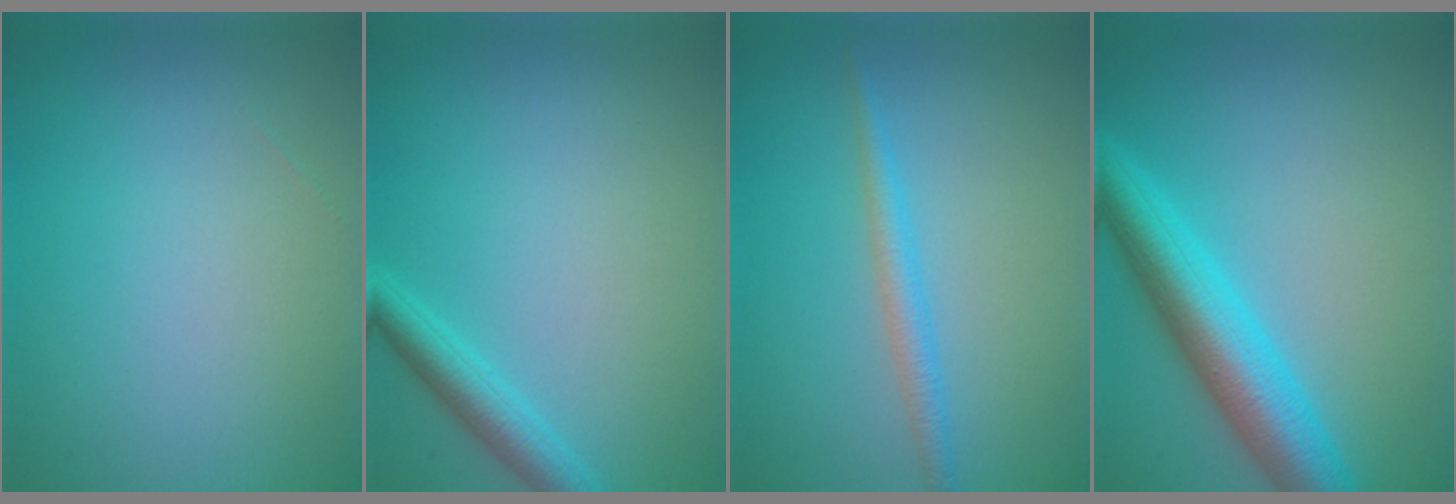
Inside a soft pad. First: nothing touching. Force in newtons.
{"total": 2.7, "press": 2.7, "slide": 0.1}
{"total": 1.9, "press": 1.9, "slide": 0.1}
{"total": 6.9, "press": 6.8, "slide": 0.5}